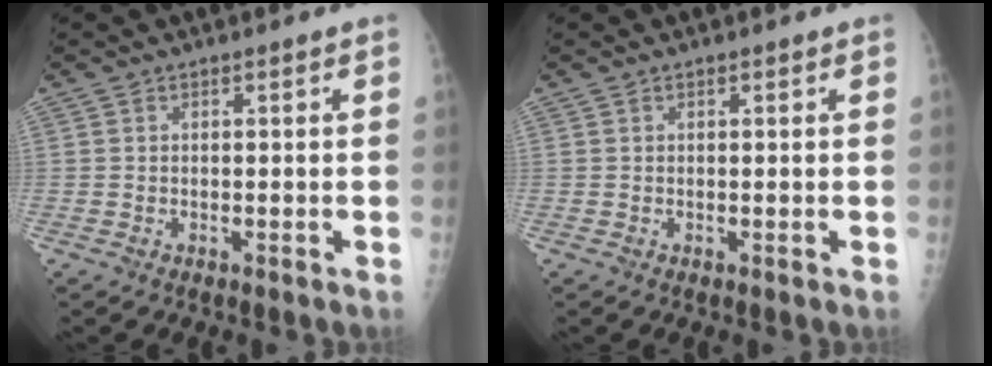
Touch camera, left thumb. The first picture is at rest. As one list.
[{"total": 0.6, "force": [0.3, 0.3, 0.4], "torque": [-0.006, -0.001, 0.003]}]